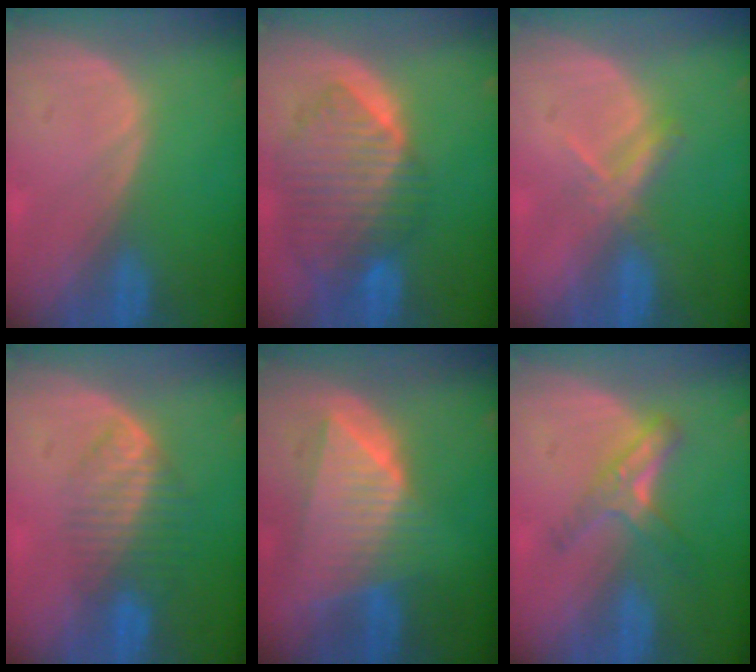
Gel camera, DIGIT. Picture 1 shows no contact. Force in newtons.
{"total": 10.2, "press": 8.9, "slide": 5.1}
{"total": 3.3, "press": 3.2, "slide": 0.9}
{"total": 6.8, "press": 5.8, "slide": 3.5}
{"total": 9.1, "press": 8.1, "slide": 4.1}
{"total": 5.6, "press": 4.9, "slide": 2.6}